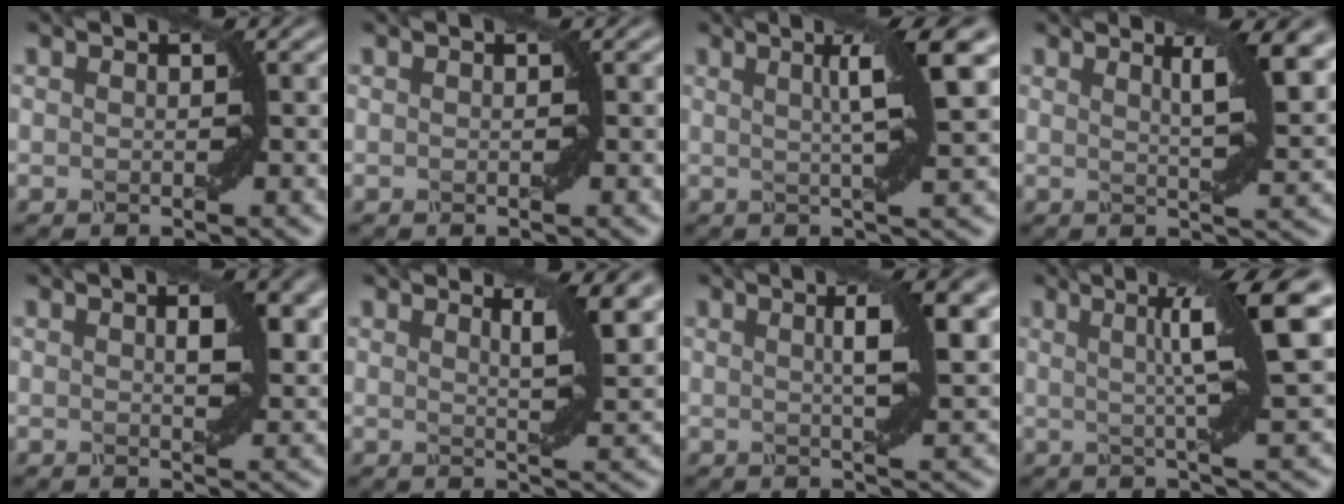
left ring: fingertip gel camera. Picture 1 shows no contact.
{"total": 0.0}
{"total": 5.7, "force": [1.8, 0.9, 5.4], "torque": [-0.072, 0.012, 0.027]}
{"total": 4.8, "force": [2.4, 1.1, 4.1], "torque": [-0.052, 0.002, 0.039]}
{"total": 3.6, "force": [1.2, 1.3, 3.1], "torque": [-0.048, 0.003, 0.022]}
{"total": 4.0, "force": [2.3, 1.0, 3.1], "torque": [-0.040, -0.001, 0.038]}
{"total": 5.2, "force": [1.3, 1.3, 4.9], "torque": [-0.059, 0.011, 0.015]}
{"total": 7.4, "force": [1.9, 0.9, 7.1], "torque": [-0.098, 0.018, 0.028]}